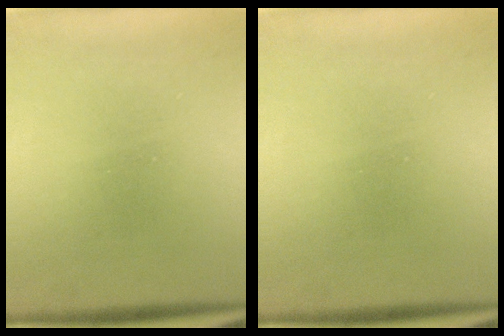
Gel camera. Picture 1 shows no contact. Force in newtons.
{"total": 0.0}